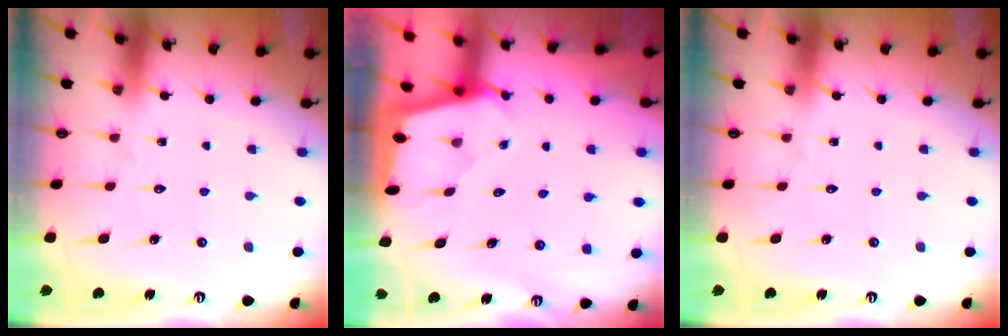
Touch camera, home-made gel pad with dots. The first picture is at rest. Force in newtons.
{"total": 1.9, "press": 1.9, "slide": 0.1}
{"total": 0.0}